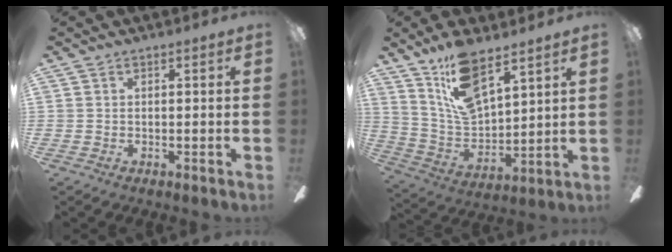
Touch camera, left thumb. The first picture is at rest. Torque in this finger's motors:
{"motor_torque": [0.34, 0.39, 0.24, -0.11, 0.16]}